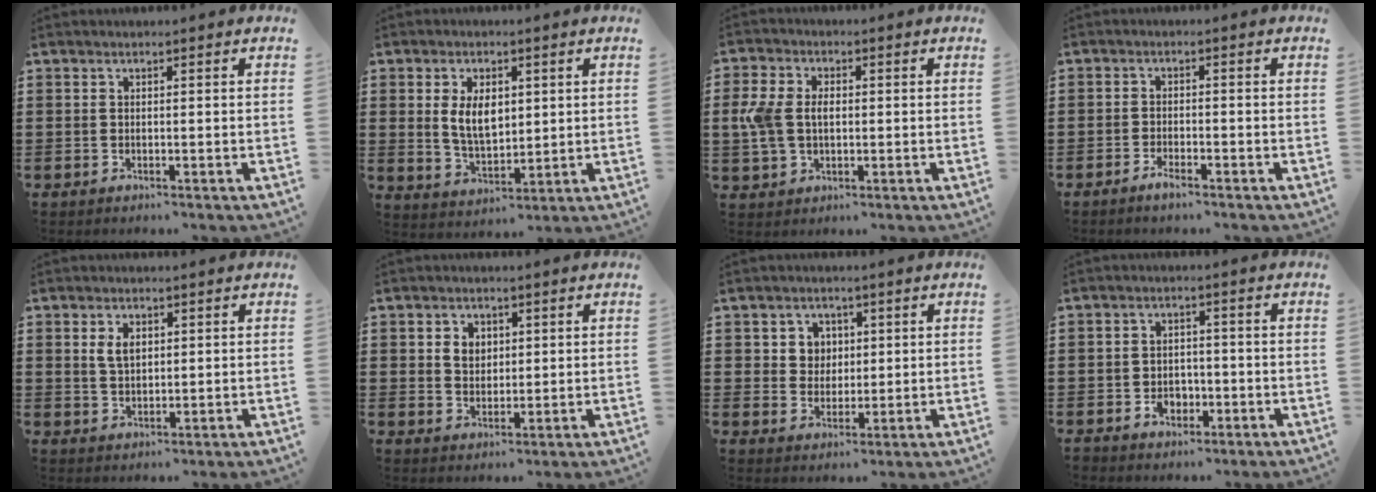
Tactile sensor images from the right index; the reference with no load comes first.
{"total": 6.4, "force": [1.2, 3.7, 5.1], "torque": [-0.107, 0.007, 0.018]}
{"total": 5.2, "force": [0.1, 3.7, 3.7], "torque": [-0.108, 0.003, -0.009]}
{"total": 1.7, "force": [-1.5, 0.3, 0.8], "torque": [-0.017, 0.000, -0.028]}
{"total": 3.1, "force": [1.1, 1.7, 2.4], "torque": [-0.052, 0.006, 0.020]}
{"total": 3.0, "force": [1.0, 2.4, 1.4], "torque": [-0.037, 0.010, 0.017]}
{"total": 3.9, "force": [1.3, 3.6, 0.8], "torque": [-0.026, 0.009, 0.020]}
{"total": 3.1, "force": [-1.4, 2.4, 1.3], "torque": [-0.028, 0.005, -0.029]}